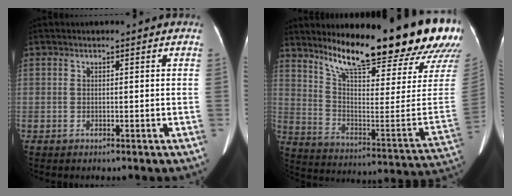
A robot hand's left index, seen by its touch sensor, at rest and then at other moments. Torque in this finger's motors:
{"motor_torque": [0.51, -1.50, 1.06, 0.21]}